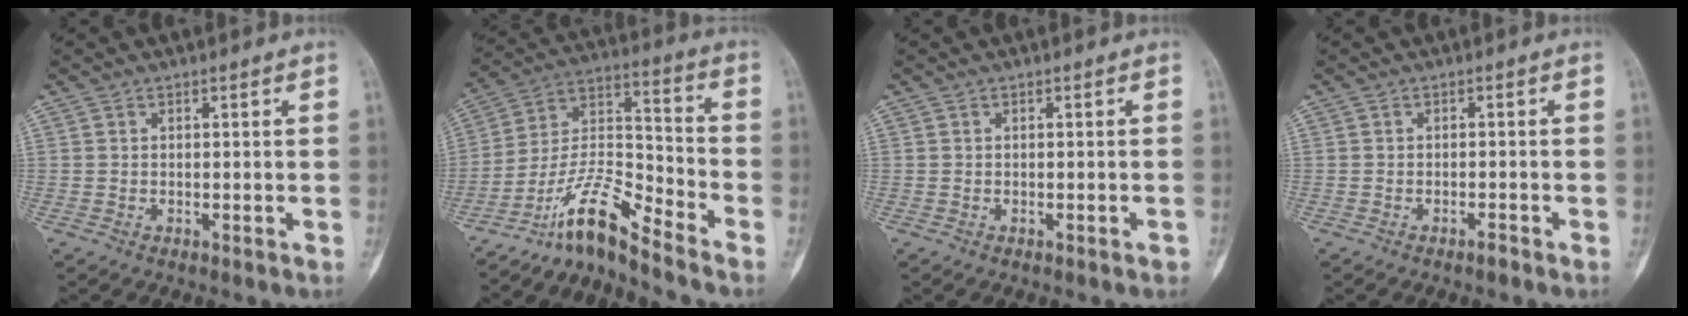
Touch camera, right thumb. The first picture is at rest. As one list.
[{"total": 10.9, "force": [-9.6, 0.9, 5.2], "torque": [-0.108, 0.097, -0.186]}, {"total": 0.7, "force": [-0.5, 0.2, 0.5], "torque": [-0.005, 0.002, -0.004]}, {"total": 1.1, "force": [-0.9, 0.3, 0.6], "torque": [-0.008, 0.007, -0.016]}]